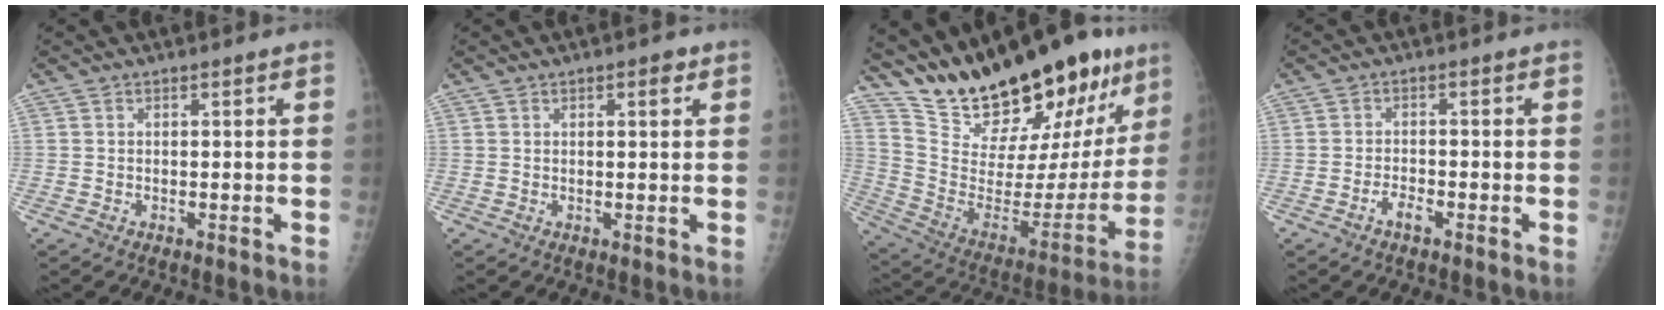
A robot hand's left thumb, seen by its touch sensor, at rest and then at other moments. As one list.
[{"total": 2.0, "force": [1.1, 0.8, 1.5], "torque": [-0.015, -0.002, 0.013]}, {"total": 29.4, "force": [22.7, 9.9, 15.8], "torque": [-0.218, -0.104, 0.354]}, {"total": 2.2, "force": [-1.4, 0.9, 1.4], "torque": [-0.026, 0.007, -0.028]}]